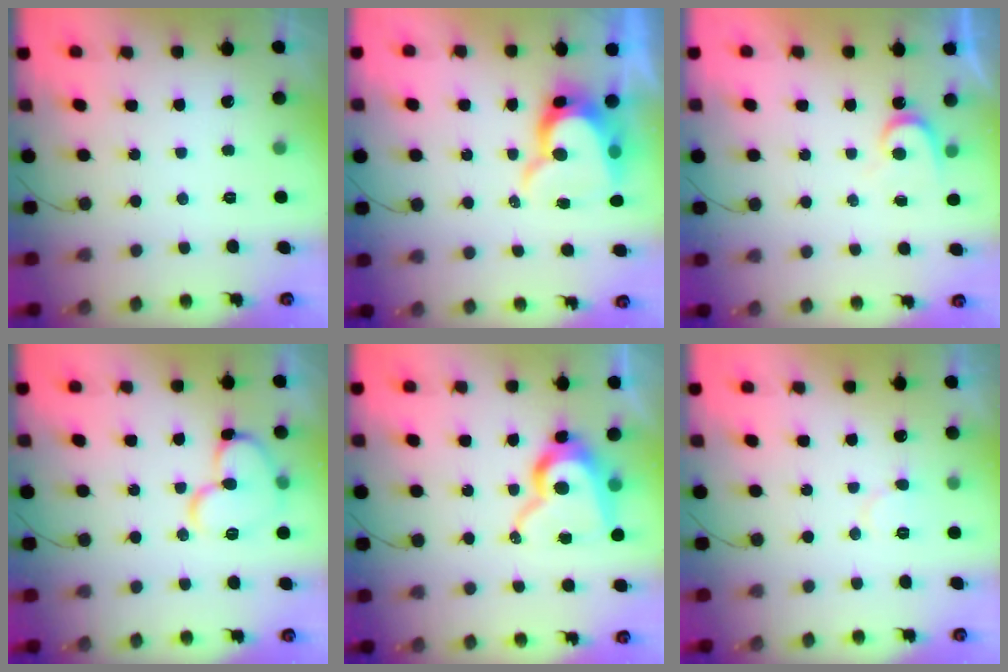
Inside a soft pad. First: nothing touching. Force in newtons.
{"total": 12.5, "press": 12.5, "slide": 1.1}
{"total": 5.1, "press": 5.0, "slide": 0.4}
{"total": 12.9, "press": 12.8, "slide": 1.8}
{"total": 14.6, "press": 14.5, "slide": 1.7}
{"total": 6.7, "press": 6.7, "slide": 0.7}